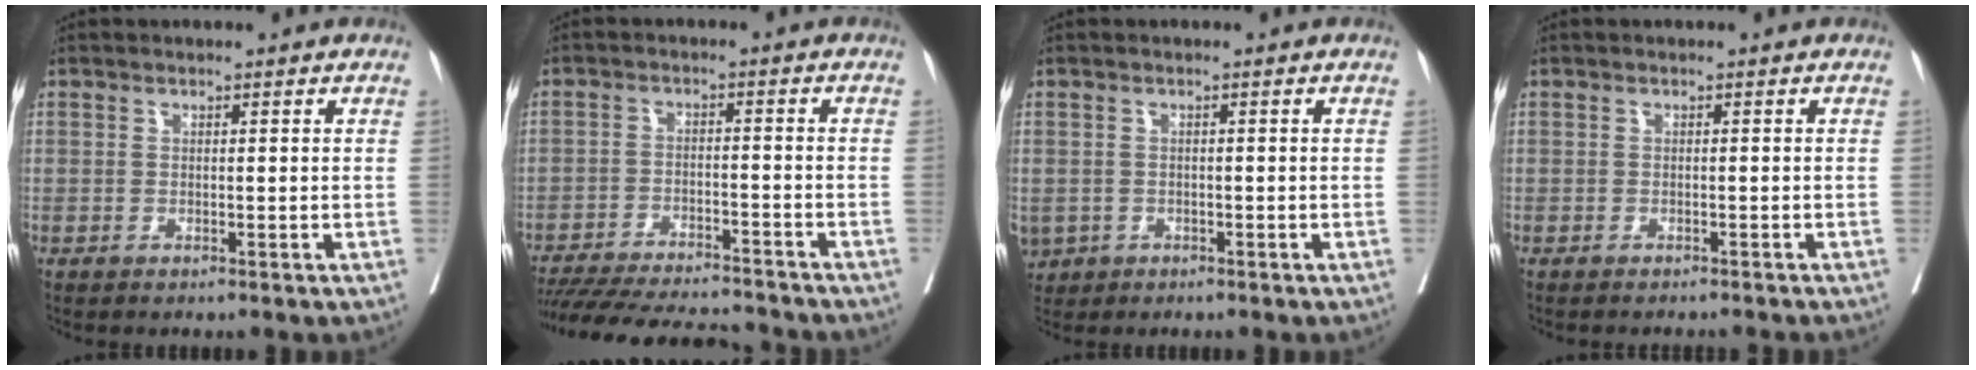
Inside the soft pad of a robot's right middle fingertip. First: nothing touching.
{"total": 18.4, "force": [-16.8, 2.6, 6.8], "torque": [-0.145, -0.024, -0.245]}
{"total": 5.1, "force": [-2.4, 4.3, 1.5], "torque": [-0.041, -0.003, -0.035]}
{"total": 4.3, "force": [-4.1, 0.5, 1.2], "torque": [-0.012, -0.007, -0.050]}